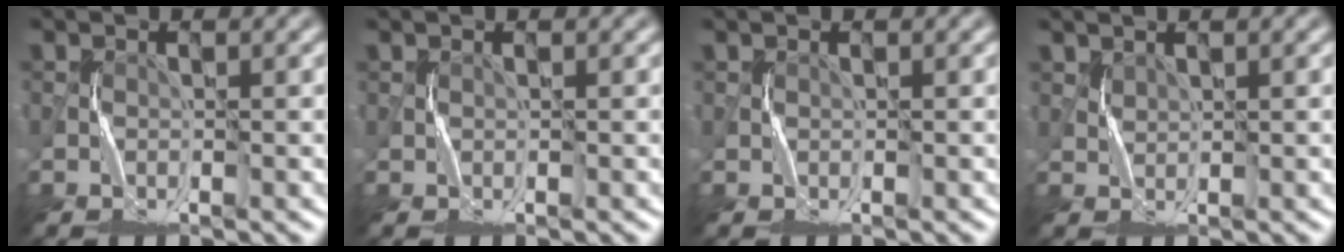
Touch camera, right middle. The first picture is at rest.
{"total": 0.0}
{"total": 0.0}
{"total": 1.0, "force": [1.0, 0.1, -0.3], "torque": [0.003, -0.001, 0.024]}